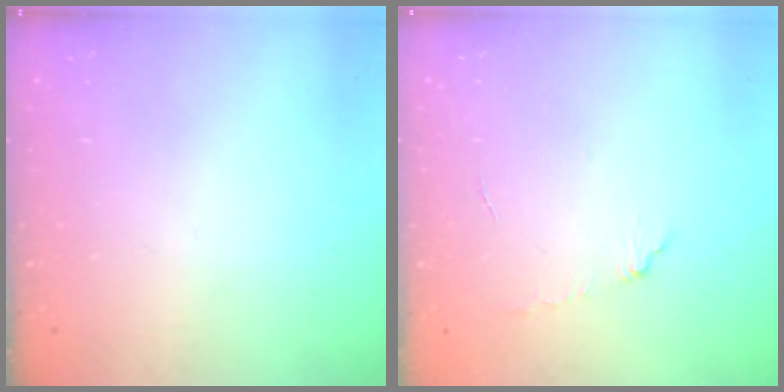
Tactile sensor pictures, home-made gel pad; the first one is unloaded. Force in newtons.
{"total": 4.8, "press": 4.8, "slide": 0.3}